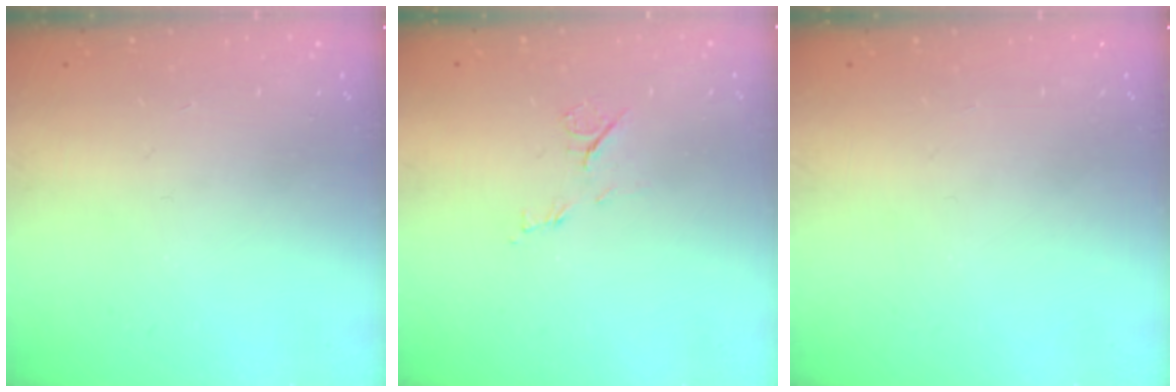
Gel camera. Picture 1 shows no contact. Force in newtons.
{"total": 6.3, "press": 6.3, "slide": 0.6}
{"total": 0.0}